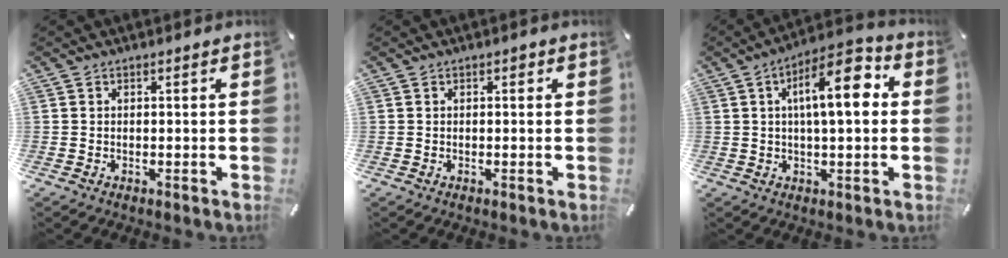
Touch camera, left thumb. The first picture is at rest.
{"total": 0.7, "force": [0.1, 0.5, 0.4], "torque": [-0.009, 0.004, 0.001]}
{"total": 13.1, "force": [3.0, 4.8, 11.8], "torque": [-0.171, -0.002, 0.042]}